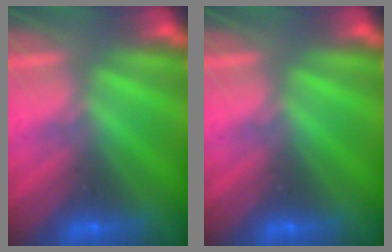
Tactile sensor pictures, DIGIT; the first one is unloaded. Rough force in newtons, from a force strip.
{"total": 0.0}